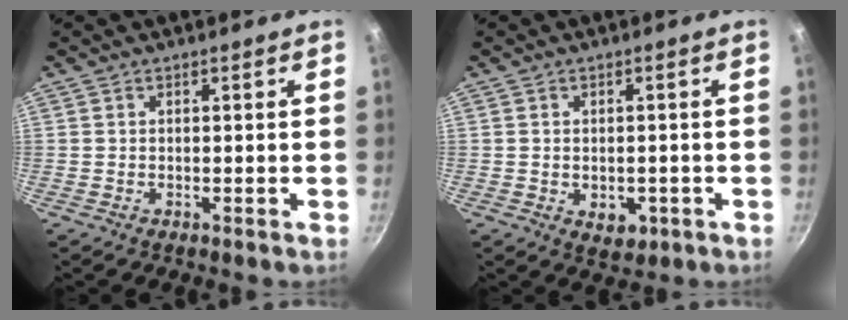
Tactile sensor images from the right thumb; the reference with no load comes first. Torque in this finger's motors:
{"motor_torque": [-0.52, 0.13, -0.03, -0.10, 0.10]}